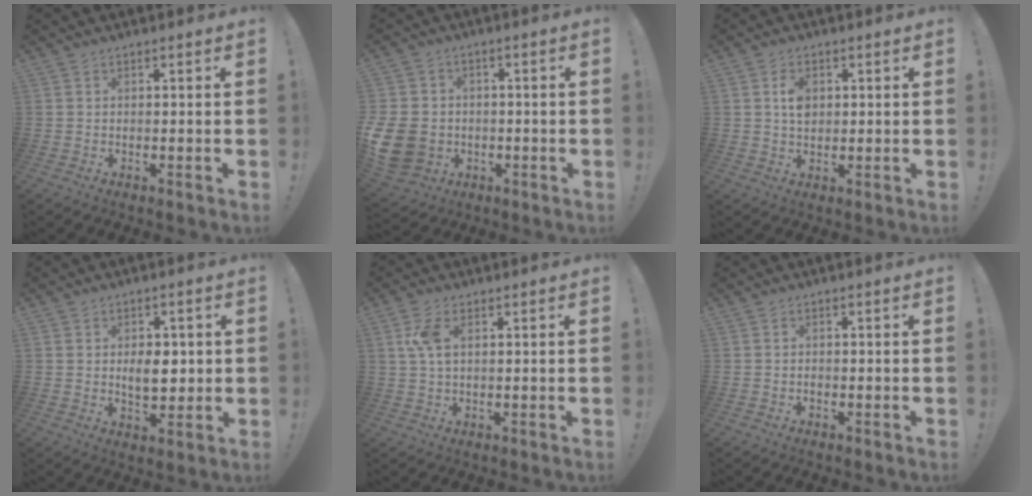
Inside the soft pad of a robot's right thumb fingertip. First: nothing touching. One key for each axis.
{"total": 11.6, "fx": -2.5, "fy": 9.7, "fz": 5.9, "tx": -0.128, "ty": 0.014, "tz": -0.043}
{"total": 4.7, "fx": 0.8, "fy": 3.5, "fz": 3.1, "tx": -0.047, "ty": 0.003, "tz": 0.012}
{"total": 6.8, "fx": 0.7, "fy": 4.8, "fz": 4.7, "tx": -0.053, "ty": -0.001, "tz": 0.011}
{"total": 5.8, "fx": 1.7, "fy": 2.8, "fz": 4.8, "tx": -0.103, "ty": 0.005, "tz": 0.030}
{"total": 1.1, "fx": -0.6, "fy": 0.9, "fz": 0.0, "tx": -0.009, "ty": 0.006, "tz": -0.010}